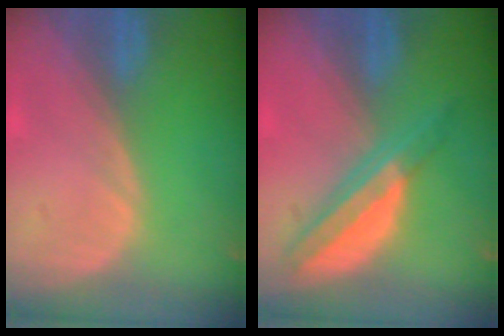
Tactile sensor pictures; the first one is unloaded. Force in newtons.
{"total": 6.7, "press": 5.8, "slide": 3.3}